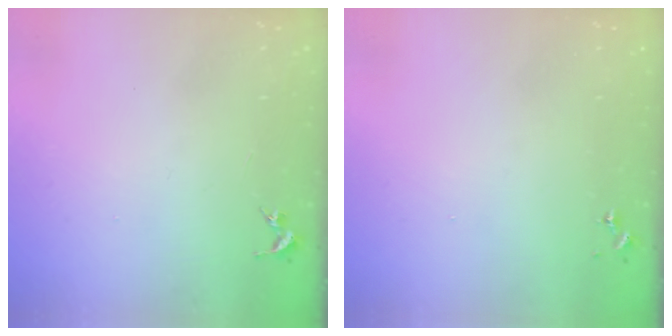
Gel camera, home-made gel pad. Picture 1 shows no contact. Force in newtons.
{"total": 0.0}